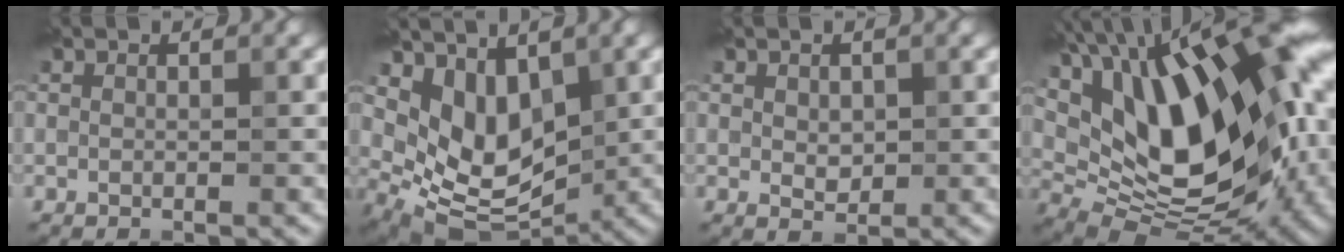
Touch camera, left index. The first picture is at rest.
{"total": 6.4, "force": [2.0, 4.4, 4.2], "torque": [-0.081, -0.024, 0.040]}
{"total": 1.5, "force": [0.2, 1.0, 1.0], "torque": [-0.017, -0.005, 0.009]}
{"total": 17.6, "force": [5.4, 8.7, 14.3], "torque": [-0.233, 0.017, 0.086]}